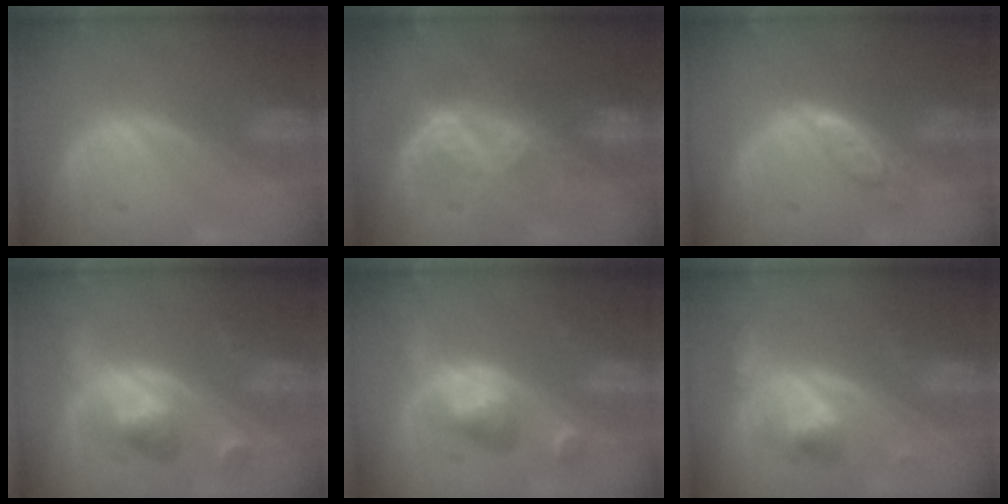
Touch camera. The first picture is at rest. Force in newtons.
{"total": 7.0, "press": 6.8, "slide": 1.7}
{"total": 5.0, "press": 4.6, "slide": 2.0}
{"total": 6.0, "press": 5.7, "slide": 1.9}
{"total": 6.0, "press": 5.5, "slide": 2.5}
{"total": 5.3, "press": 5.0, "slide": 1.6}